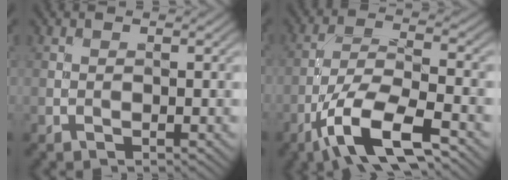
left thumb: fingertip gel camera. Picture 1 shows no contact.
{"total": 10.7, "force": [-6.0, 3.3, 8.3], "torque": [-0.156, -0.003, -0.120]}